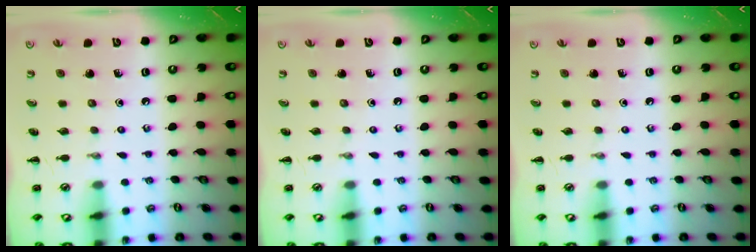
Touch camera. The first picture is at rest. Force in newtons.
{"total": 0.0}
{"total": 0.0}